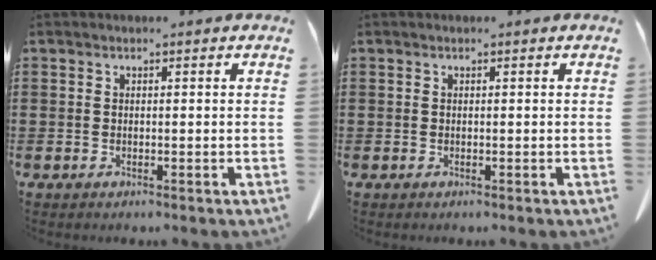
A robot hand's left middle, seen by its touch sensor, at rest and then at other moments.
{"total": 0.0}